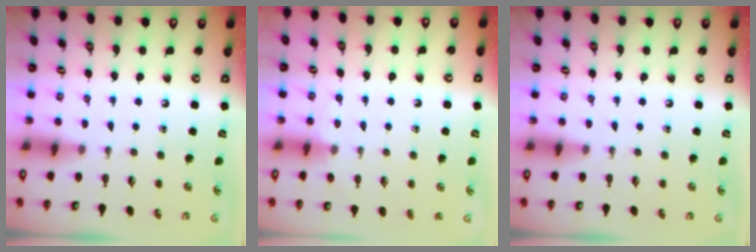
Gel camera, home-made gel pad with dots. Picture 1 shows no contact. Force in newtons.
{"total": 2.7, "press": 2.7, "slide": 0.3}
{"total": 0.0}